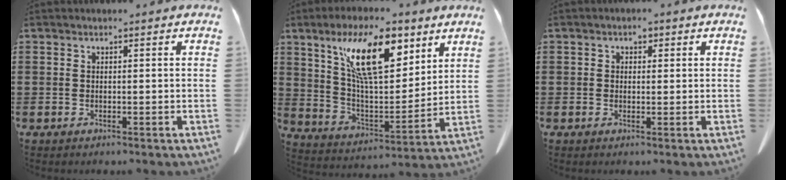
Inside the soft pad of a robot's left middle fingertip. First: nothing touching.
{"total": 14.0, "force": [8.0, 5.0, 10.4], "torque": [-0.202, -0.014, 0.141]}
{"total": 1.1, "force": [0.4, 0.9, 0.6], "torque": [-0.015, 0.004, 0.007]}